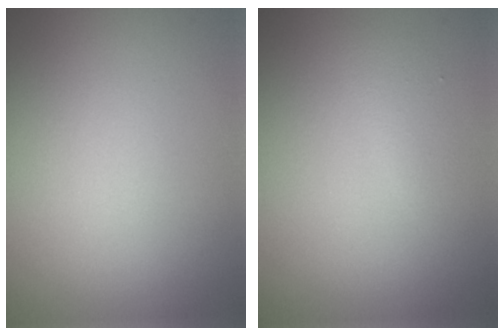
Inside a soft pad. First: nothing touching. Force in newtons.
{"total": 1.2, "press": 1.2, "slide": 0.1}